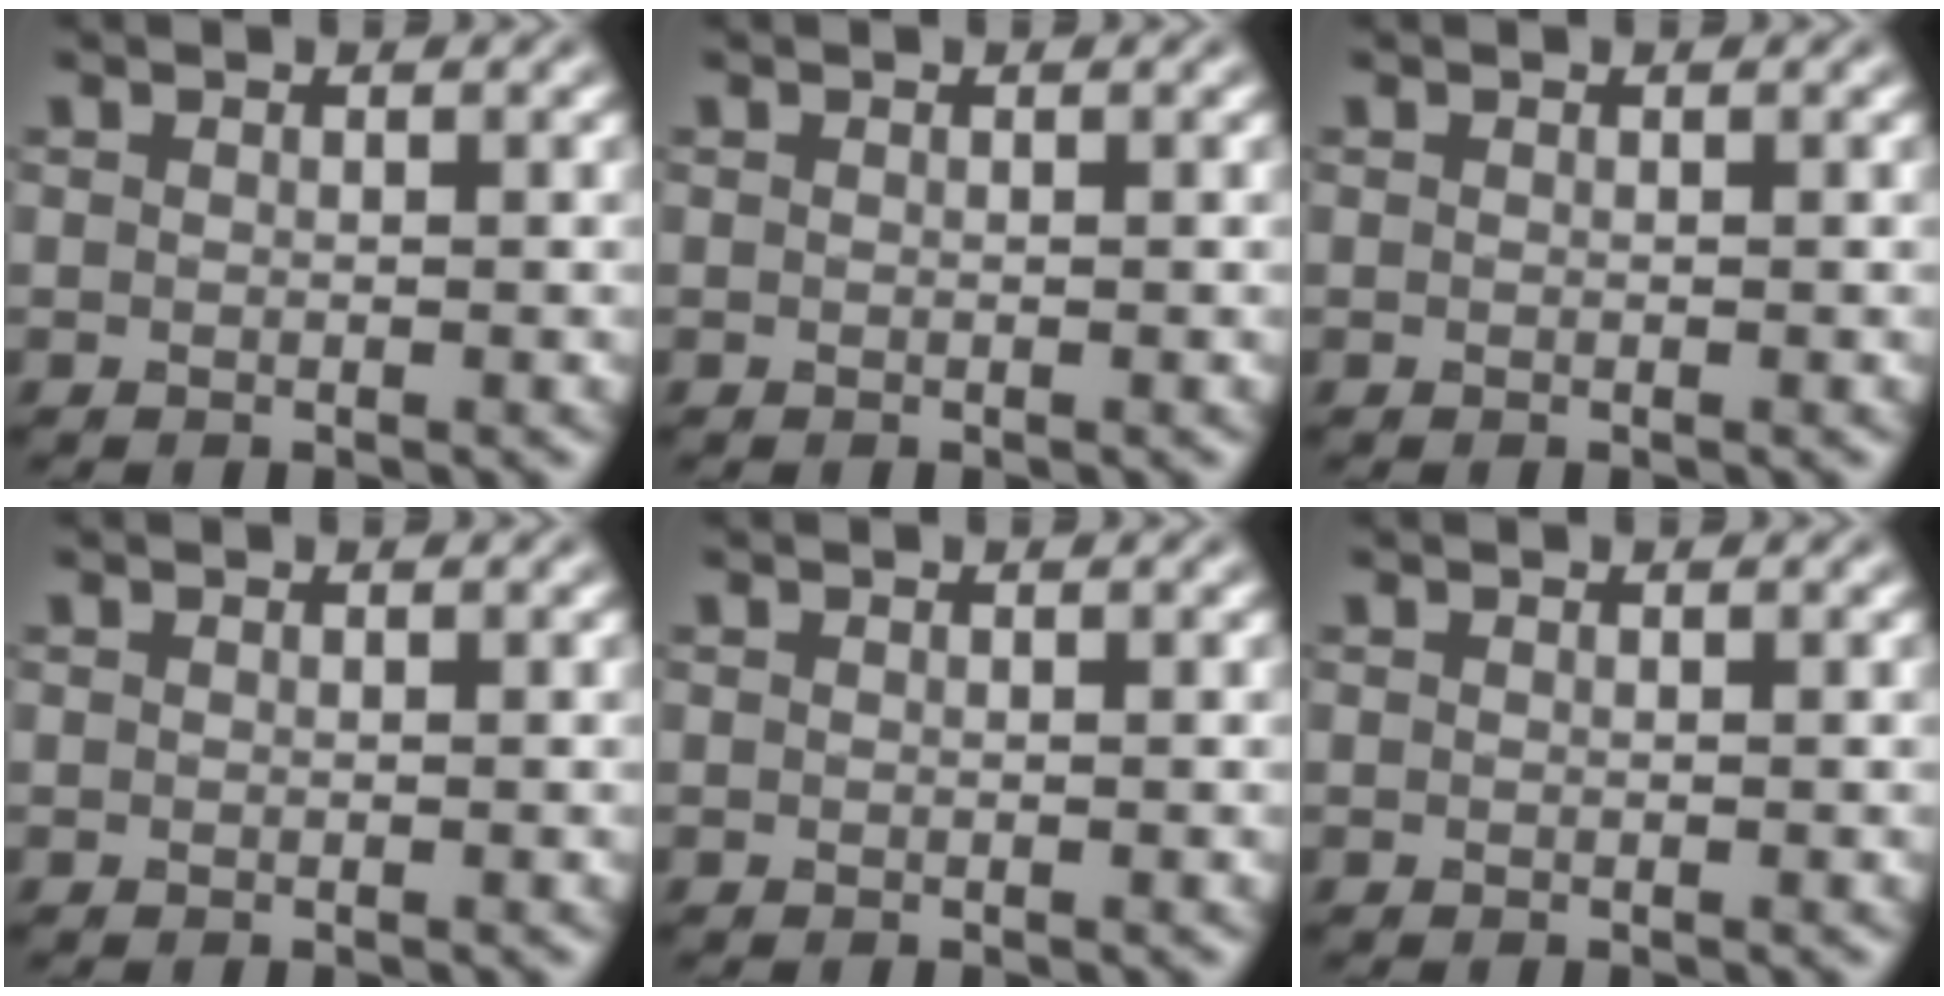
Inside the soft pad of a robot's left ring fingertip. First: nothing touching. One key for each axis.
{"total": 0.0}
{"total": 0.0}
{"total": 0.0}
{"total": 0.0}
{"total": 0.0}